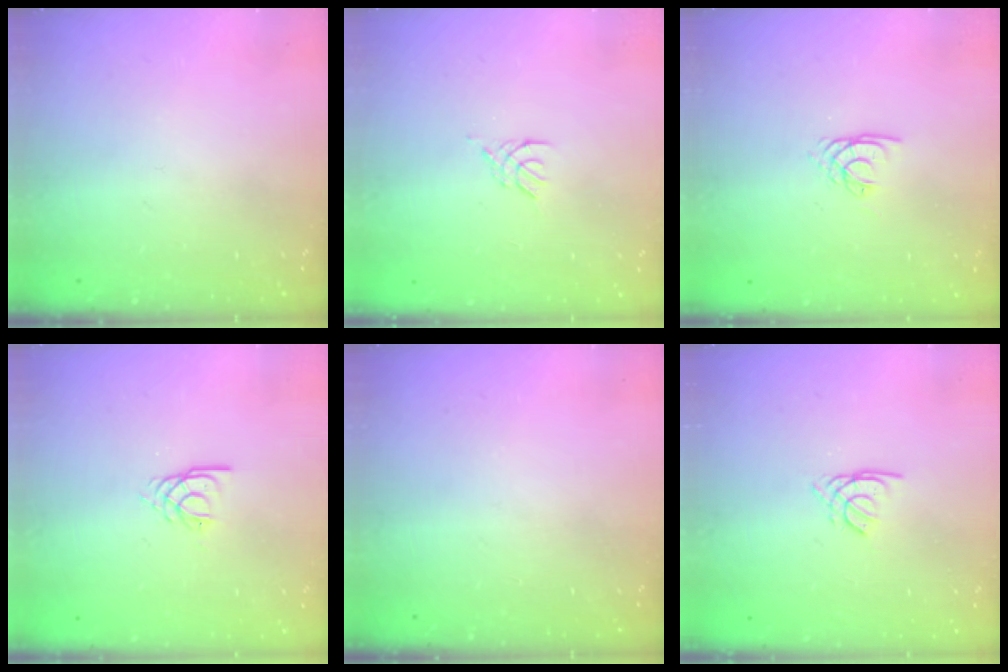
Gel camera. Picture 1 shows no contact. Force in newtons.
{"total": 2.6, "press": 2.5, "slide": 0.6}
{"total": 2.2, "press": 2.2, "slide": 0.2}
{"total": 2.1, "press": 2.1, "slide": 0.3}
{"total": 0.0}
{"total": 1.1, "press": 1.1, "slide": 0.3}